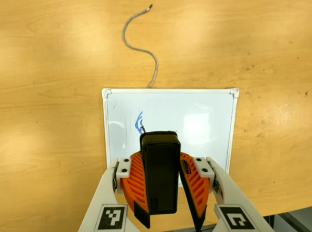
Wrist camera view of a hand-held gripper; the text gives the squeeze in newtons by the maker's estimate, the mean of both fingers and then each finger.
{"total": 8.4, "left": 8.9, "right": 7.8}